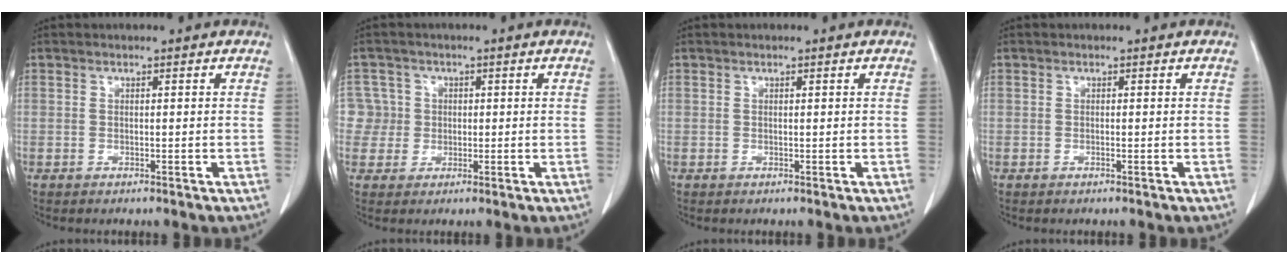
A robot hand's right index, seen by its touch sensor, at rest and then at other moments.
{"total": 4.2, "force": [0.1, 4.1, -0.3], "torque": [0.022, 0.015, 0.003]}
{"total": 0.0}
{"total": 0.0}